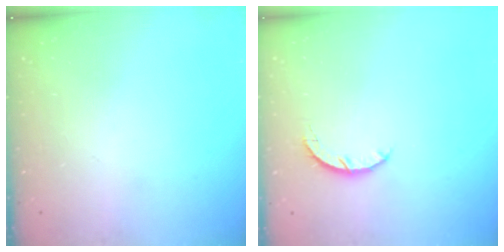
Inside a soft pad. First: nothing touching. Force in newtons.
{"total": 3.2, "press": 3.2, "slide": 0.4}